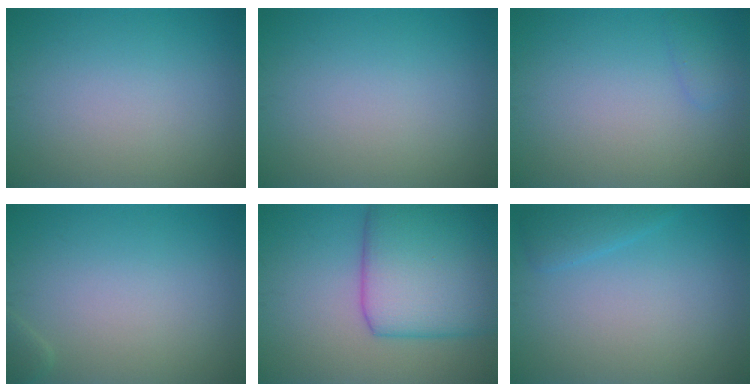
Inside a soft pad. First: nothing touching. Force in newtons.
{"total": 0.0}
{"total": 1.0, "press": 1.0, "slide": 0.1}
{"total": 0.7, "press": 0.7, "slide": 0.1}
{"total": 10.0, "press": 10.0, "slide": 0.2}
{"total": 1.7, "press": 1.7, "slide": 0.2}